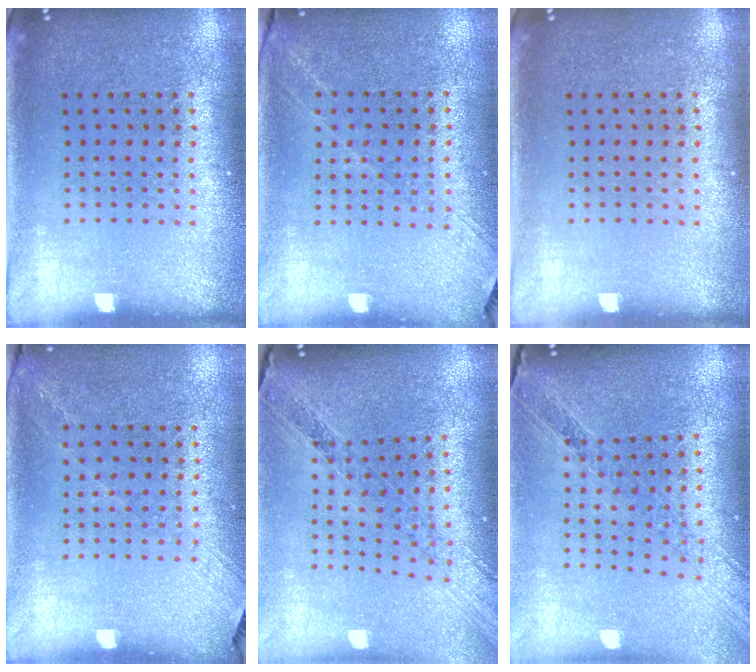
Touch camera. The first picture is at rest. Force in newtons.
{"total": 1.3, "press": 1.2, "slide": 0.4}
{"total": 0.0}
{"total": 1.3, "press": 1.0, "slide": 0.9}
{"total": 1.2, "press": 1.2, "slide": 0.3}
{"total": 1.1, "press": 1.1, "slide": 0.3}